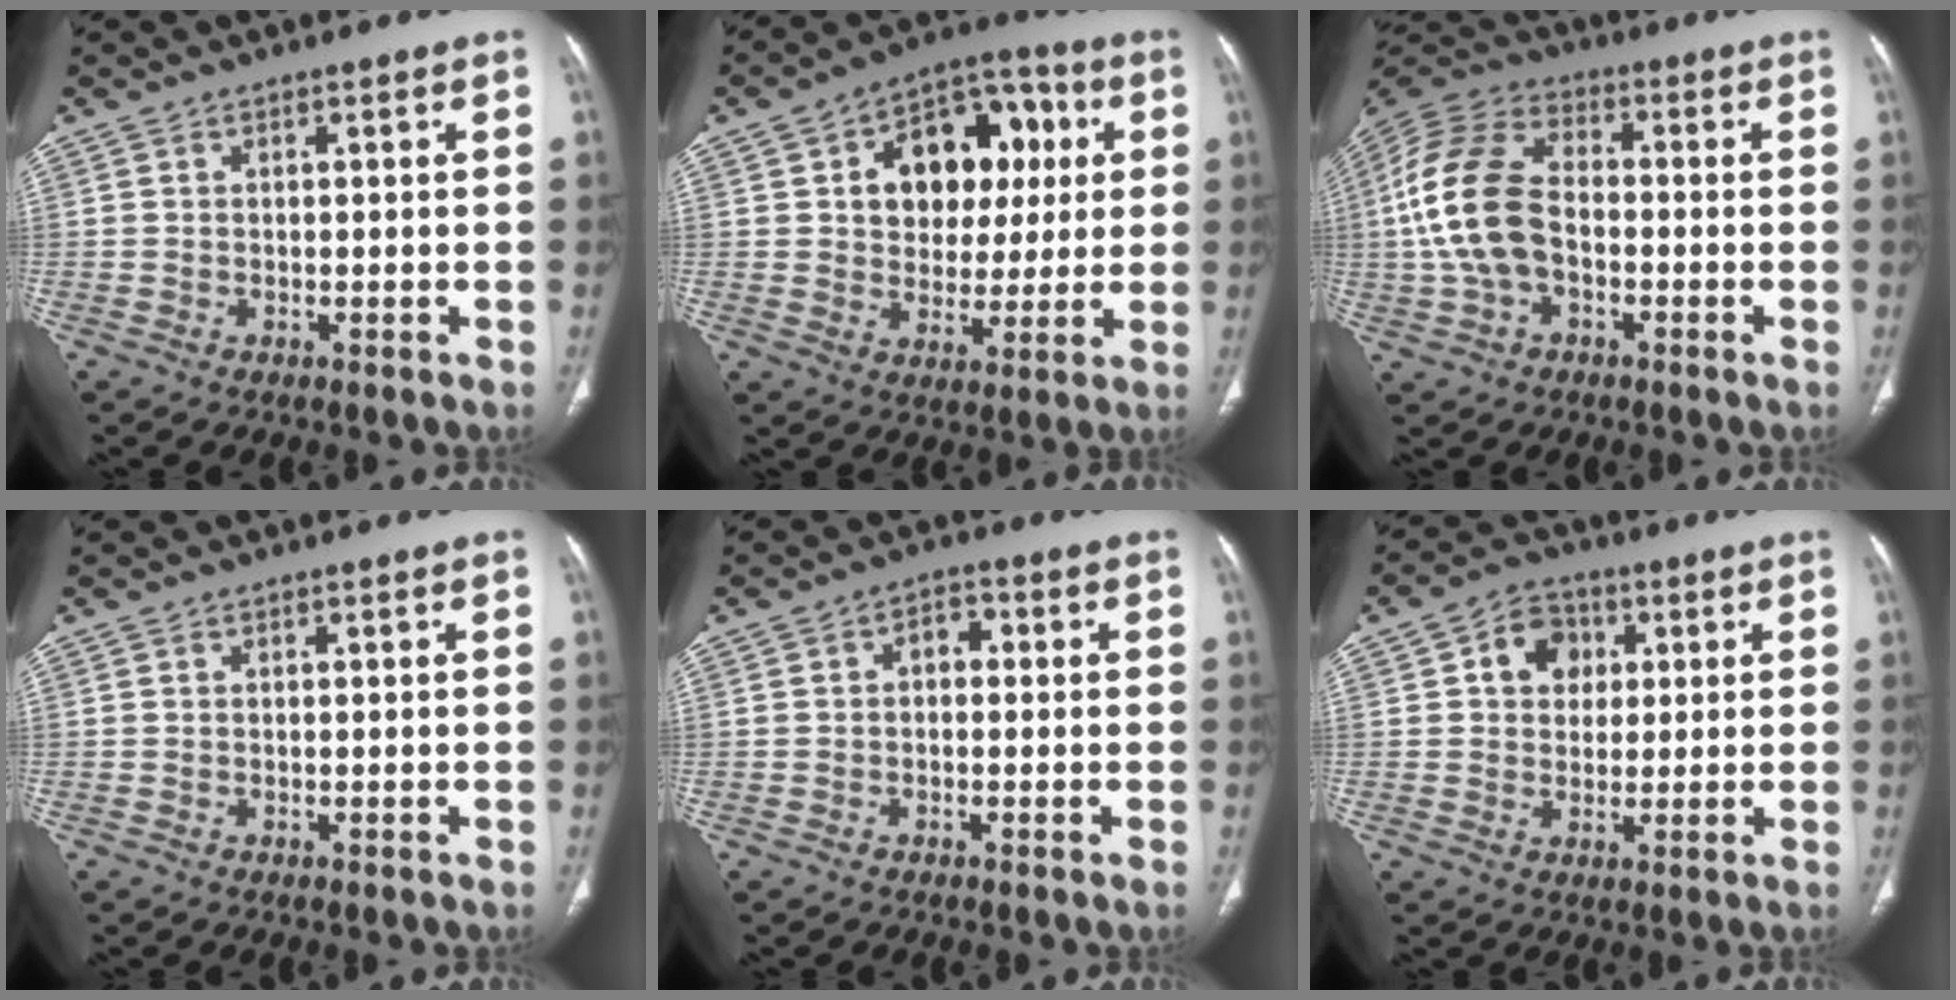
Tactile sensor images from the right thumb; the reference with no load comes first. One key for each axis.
{"total": 16.8, "fx": 3.8, "fy": 11.8, "fz": 11.3, "tx": -0.110, "ty": 0.017, "tz": 0.058}
{"total": 15.0, "fx": -1.4, "fy": 9.6, "fz": 11.5, "tx": -0.240, "ty": 0.035, "tz": -0.031}
{"total": 0.0}
{"total": 3.1, "fx": 0.1, "fy": 2.1, "fz": 2.2, "tx": -0.022, "ty": 0.012, "tz": -0.007}
{"total": 7.7, "fx": 2.0, "fy": 6.3, "fz": 3.9, "tx": -0.027, "ty": 0.004, "tz": 0.028}